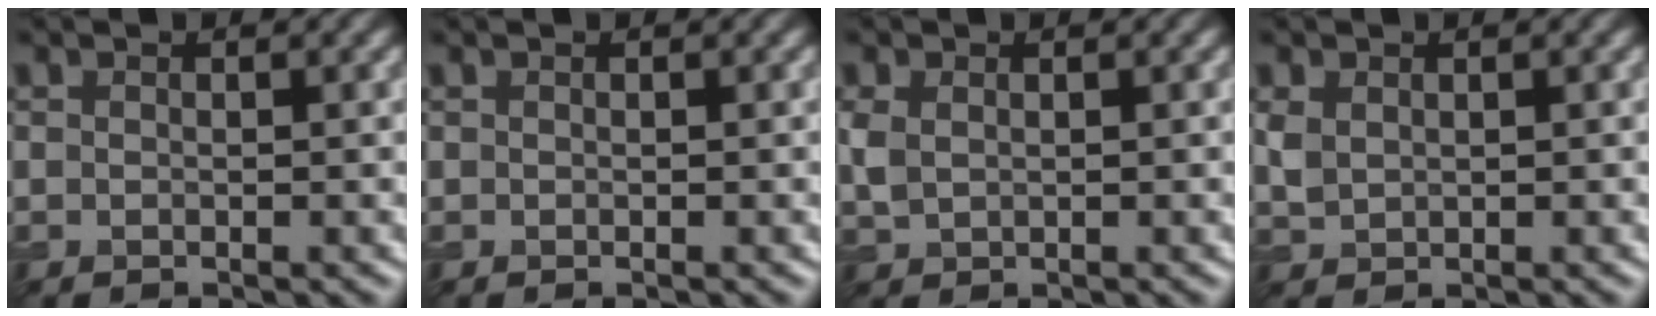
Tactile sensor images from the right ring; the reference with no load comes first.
{"total": 0.0}
{"total": 1.8, "force": [0.4, 1.4, 1.1], "torque": [-0.033, -0.001, 0.012]}
{"total": 1.6, "force": [0.6, 1.2, 0.8], "torque": [-0.023, -0.001, 0.016]}